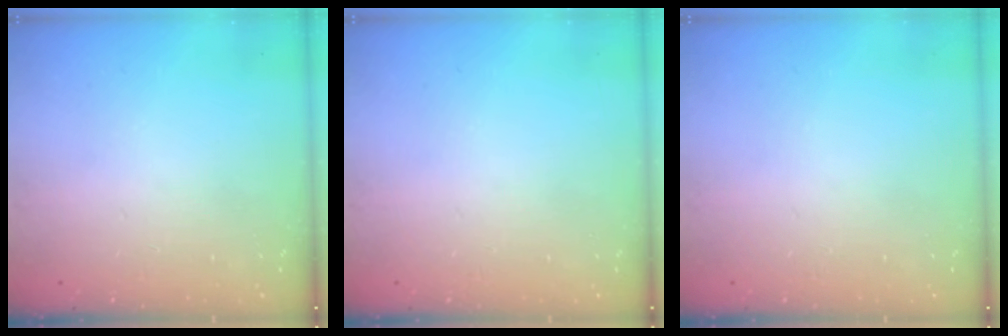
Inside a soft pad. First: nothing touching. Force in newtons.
{"total": 0.0}
{"total": 0.0}